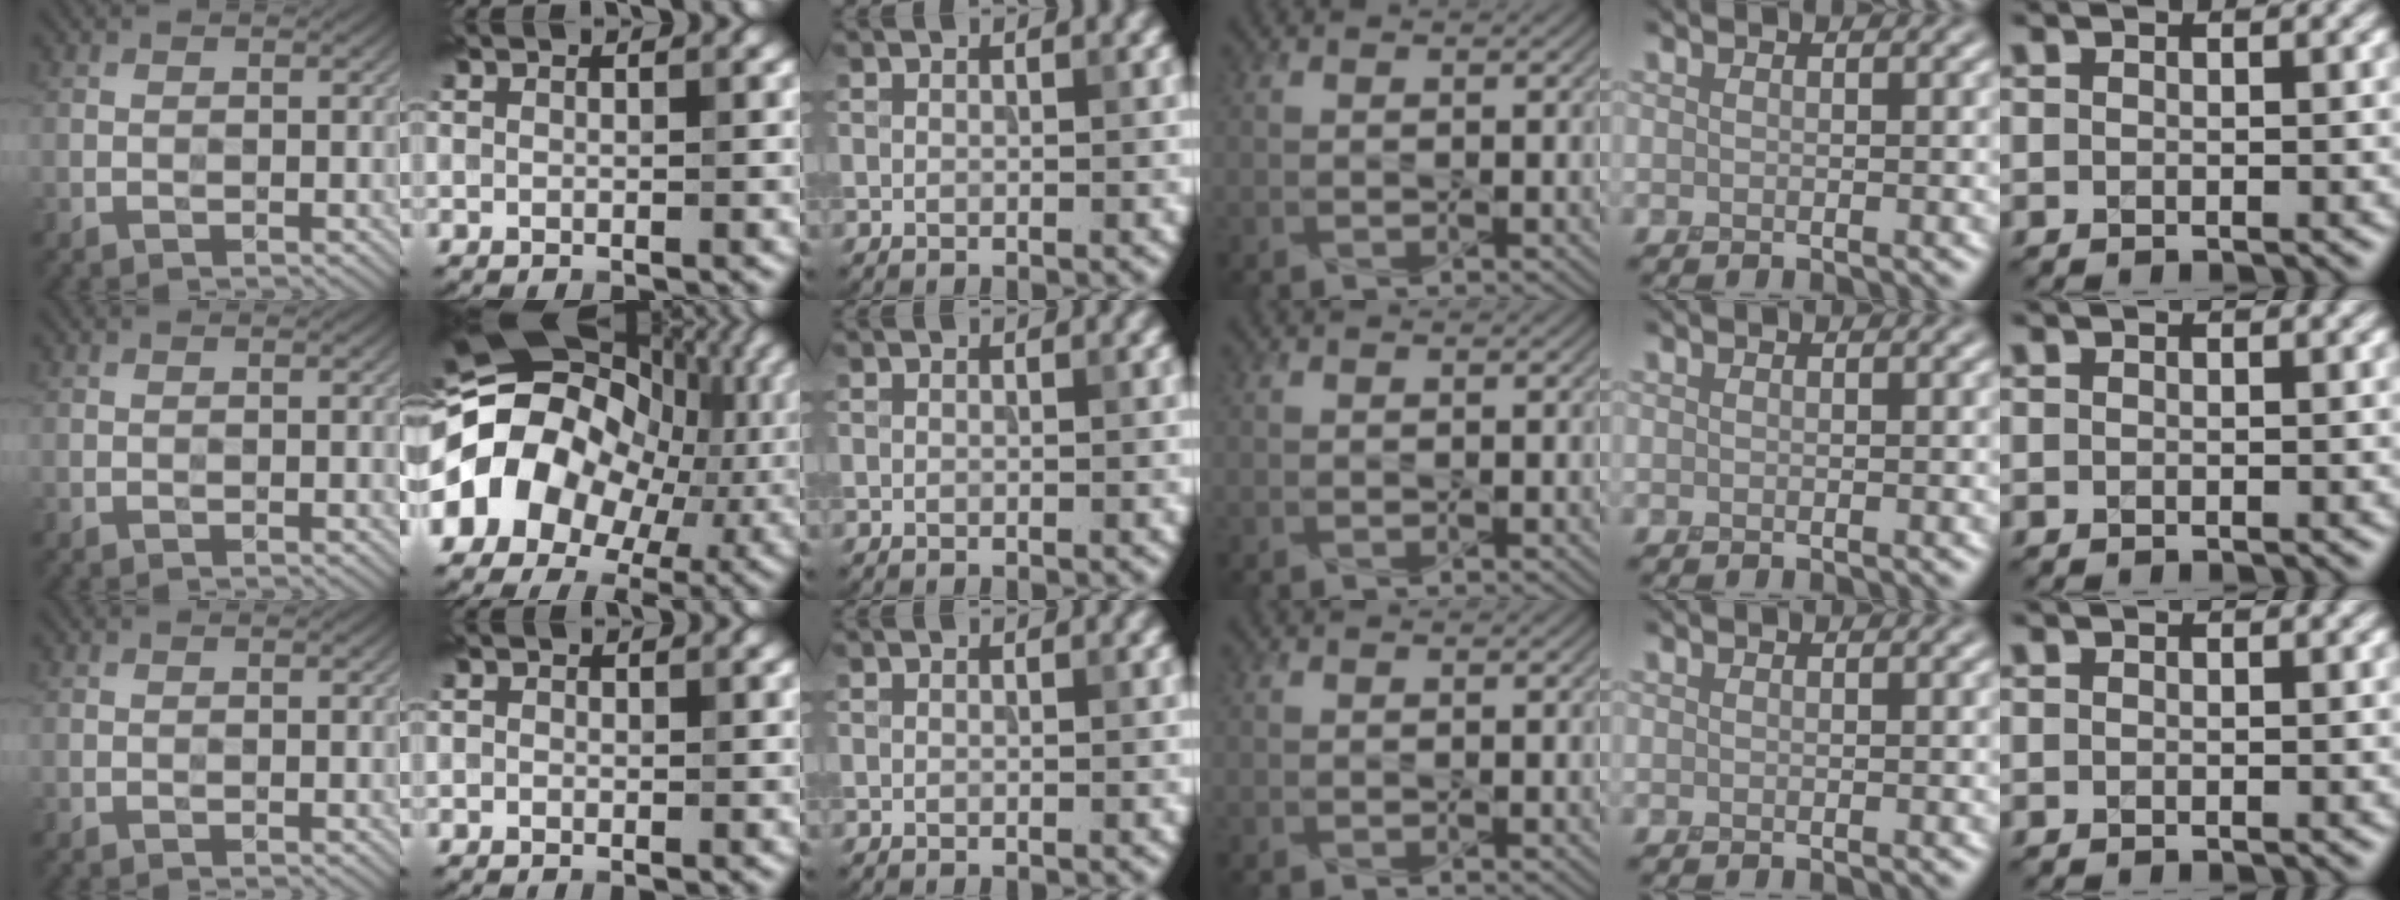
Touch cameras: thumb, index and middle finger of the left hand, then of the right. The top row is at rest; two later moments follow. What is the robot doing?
{"motion": "press", "object": "joystick"}